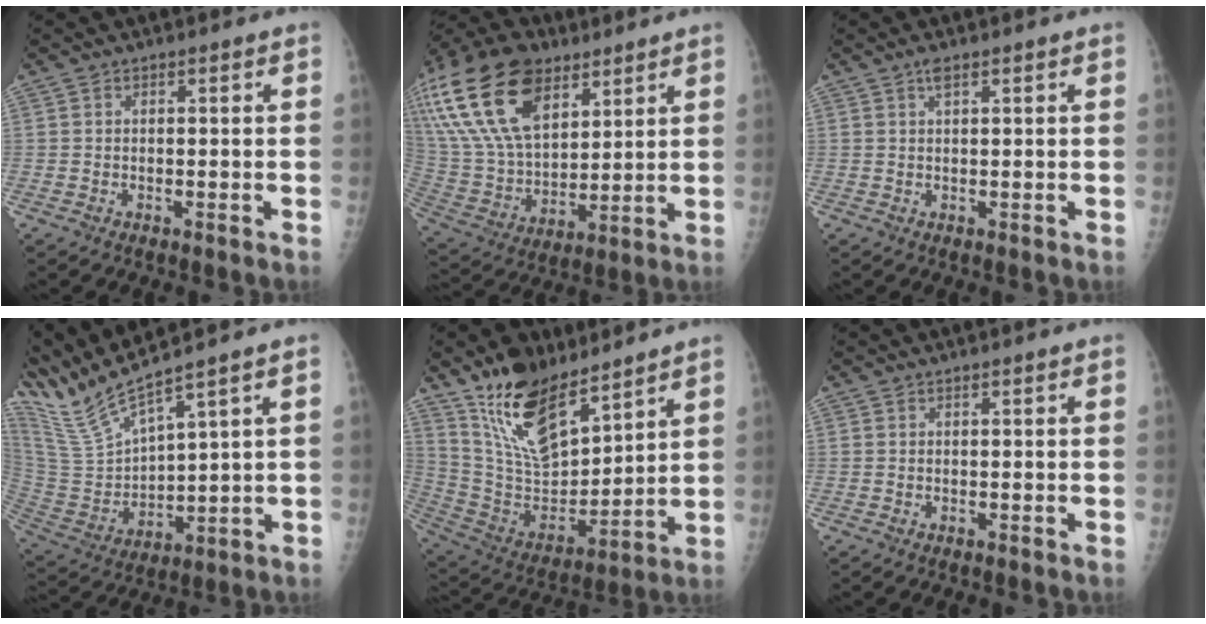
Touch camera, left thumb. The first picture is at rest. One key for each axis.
{"total": 28.4, "fx": 14.1, "fy": 16.5, "fz": 18.4, "tx": -0.395, "ty": 0.006, "tz": 0.266}
{"total": 1.5, "fx": 0.9, "fy": 0.5, "fz": 1.1, "tx": -0.020, "ty": 0.004, "tz": 0.016}
{"total": 13.3, "fx": 11.5, "fy": 0.0, "fz": 6.6, "tx": -0.147, "ty": -0.051, "tz": 0.253}
{"total": 17.9, "fx": 12.8, "fy": 7.7, "fz": 9.9, "tx": -0.136, "ty": -0.076, "tz": 0.251}
{"total": 0.0}